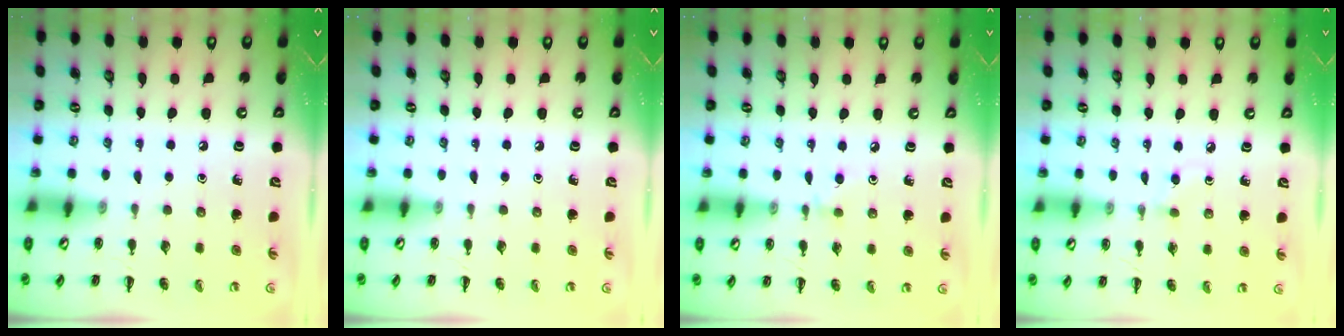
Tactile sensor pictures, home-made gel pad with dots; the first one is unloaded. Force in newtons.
{"total": 0.0}
{"total": 3.1, "press": 2.9, "slide": 1.1}
{"total": 2.1, "press": 1.8, "slide": 1.0}